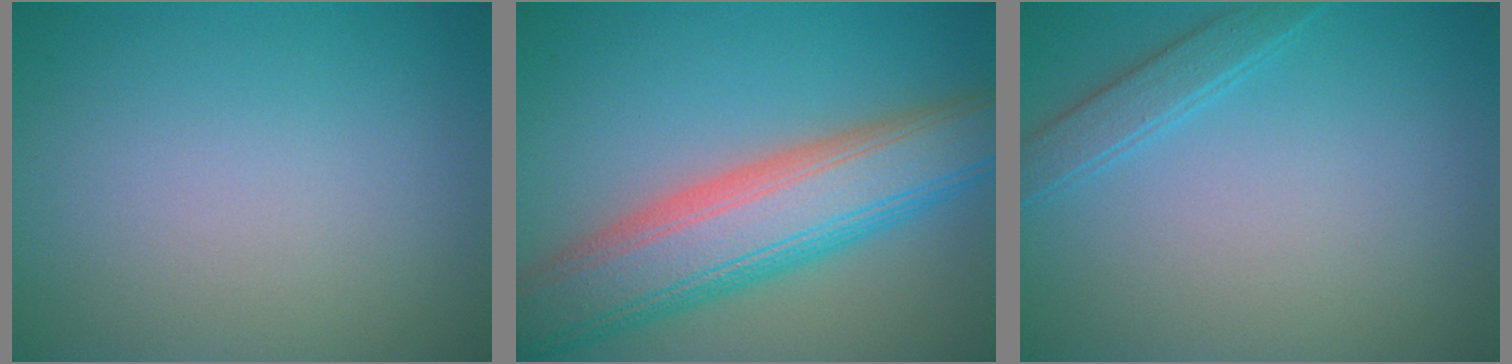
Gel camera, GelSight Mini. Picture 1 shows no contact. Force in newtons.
{"total": 9.9, "press": 9.9, "slide": 0.4}
{"total": 1.9, "press": 1.9, "slide": 0.1}